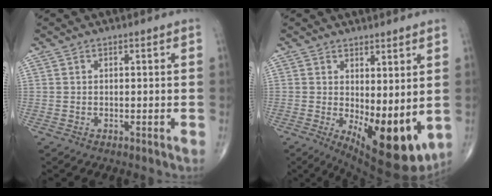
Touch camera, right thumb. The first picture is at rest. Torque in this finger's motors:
{"motor_torque": [1.10, 2.83, 0.18, -0.09, 0.37]}